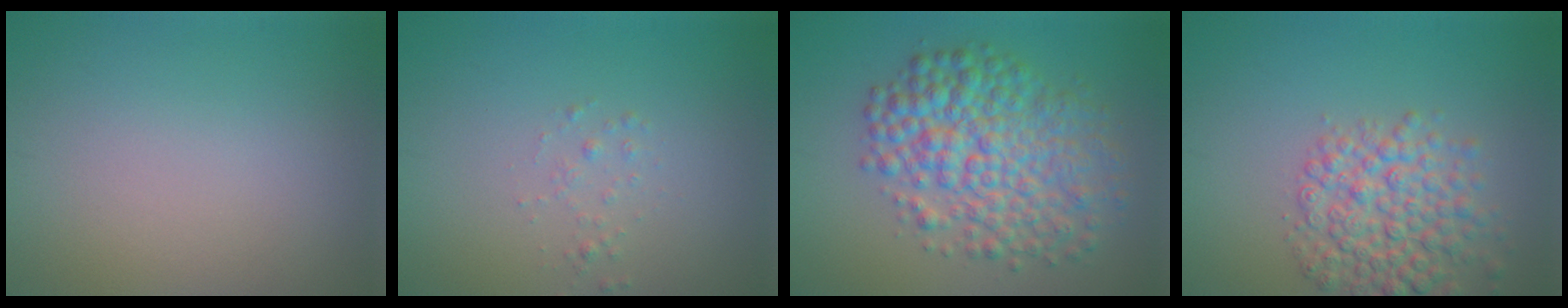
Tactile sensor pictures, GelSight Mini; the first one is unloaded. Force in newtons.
{"total": 0.8, "press": 0.7, "slide": 0.1}
{"total": 7.3, "press": 7.3, "slide": 0.1}
{"total": 5.7, "press": 5.7, "slide": 0.2}